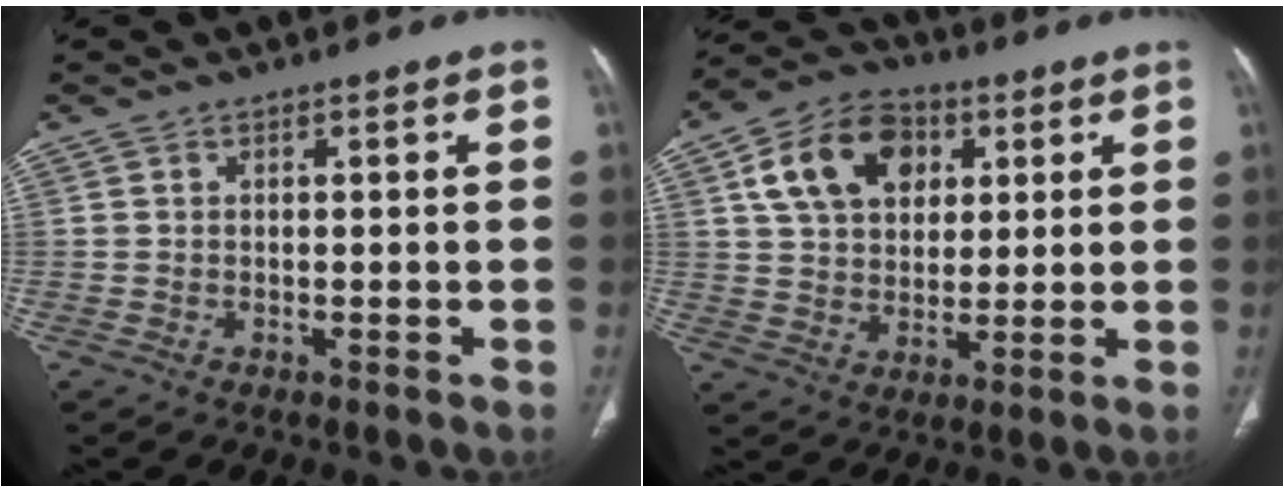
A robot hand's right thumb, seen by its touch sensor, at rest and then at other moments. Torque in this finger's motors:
{"motor_torque": [0.16, 1.89, 0.45, -0.24, 0.02]}